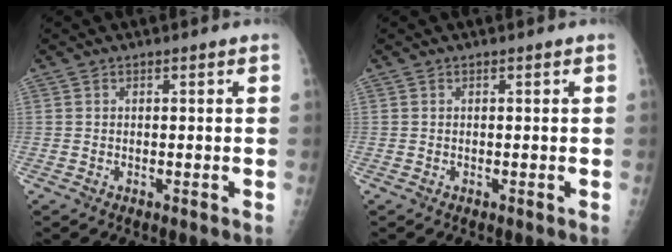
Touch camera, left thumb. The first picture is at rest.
{"total": 0.0}